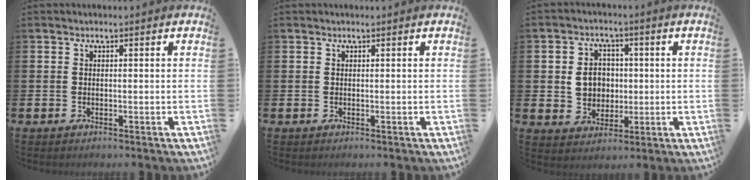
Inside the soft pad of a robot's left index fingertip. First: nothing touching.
{"total": 0.0}
{"total": 5.2, "force": [0.7, 4.6, 2.3], "torque": [-0.038, 0.009, 0.005]}